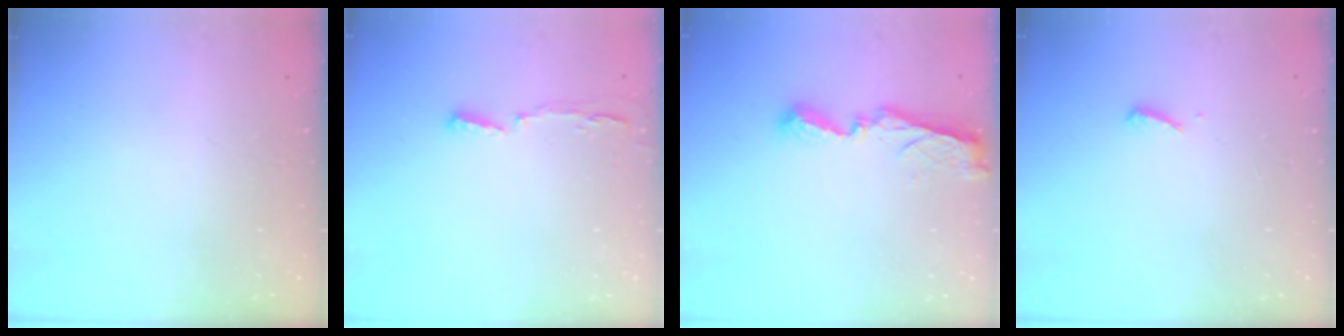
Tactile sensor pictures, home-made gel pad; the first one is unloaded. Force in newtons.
{"total": 4.1, "press": 4.0, "slide": 1.1}
{"total": 7.8, "press": 7.8, "slide": 0.5}
{"total": 7.1, "press": 7.0, "slide": 0.8}